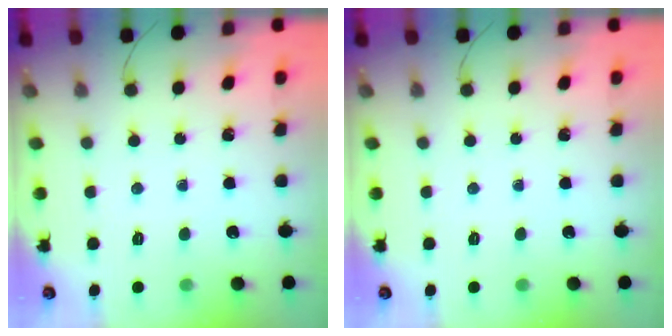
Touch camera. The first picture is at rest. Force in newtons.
{"total": 0.0}